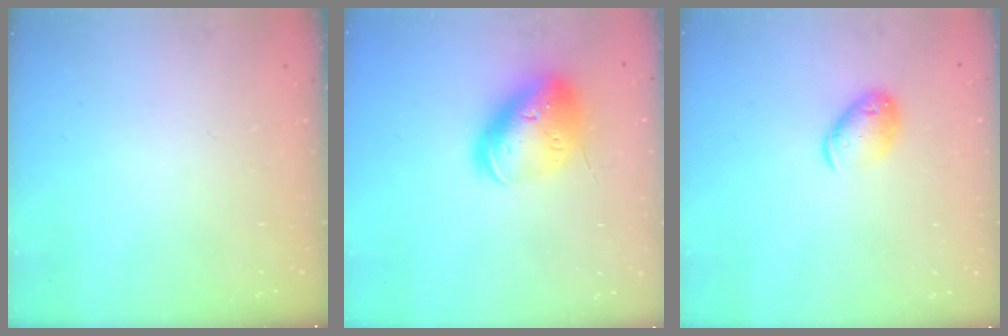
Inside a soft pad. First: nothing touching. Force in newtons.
{"total": 18.0, "press": 17.7, "slide": 2.9}
{"total": 9.2, "press": 9.1, "slide": 1.1}